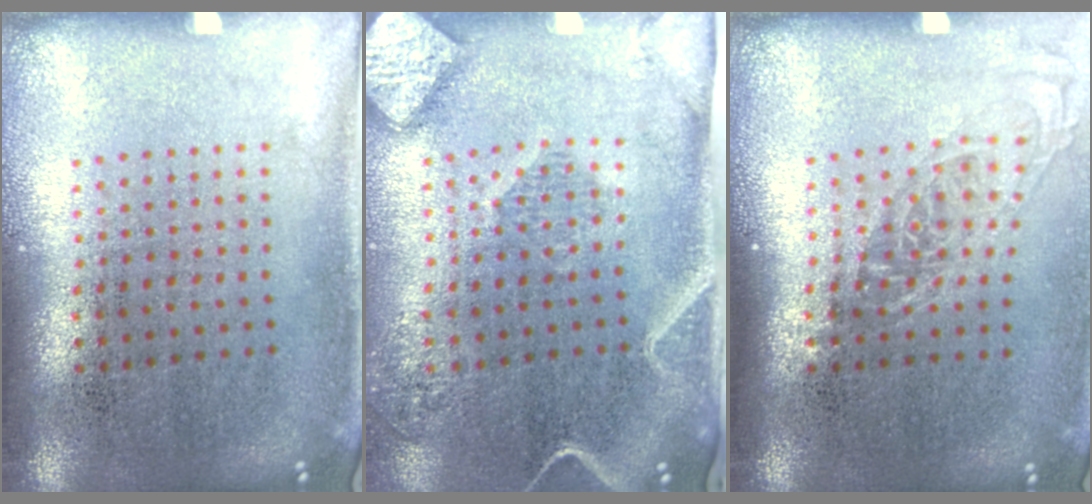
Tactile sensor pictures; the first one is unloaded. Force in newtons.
{"total": 2.5, "press": 1.9, "slide": 1.5}
{"total": 1.3, "press": 1.1, "slide": 0.8}